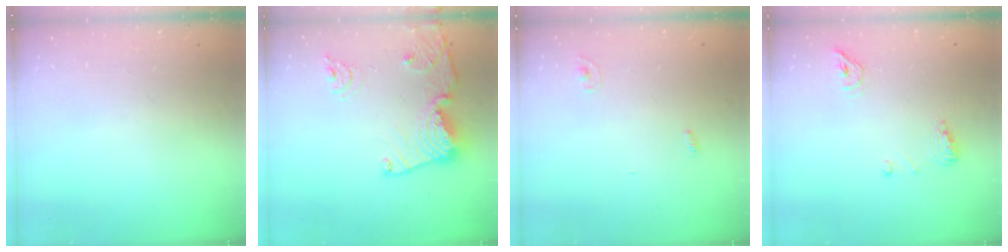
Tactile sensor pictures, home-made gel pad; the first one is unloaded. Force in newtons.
{"total": 16.7, "press": 16.6, "slide": 1.6}
{"total": 2.8, "press": 2.8, "slide": 0.1}
{"total": 8.2, "press": 8.1, "slide": 1.5}